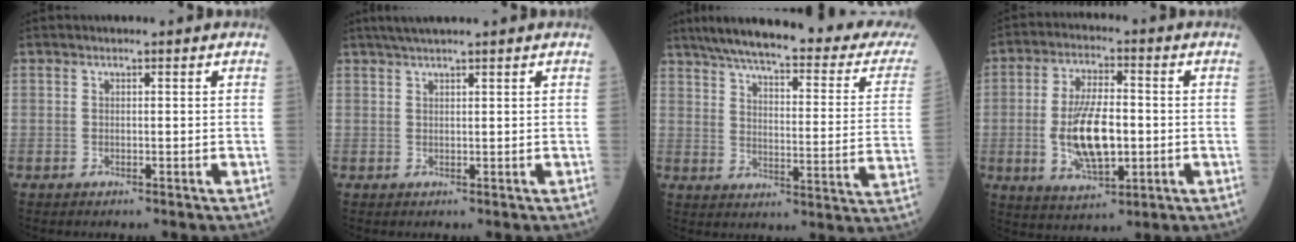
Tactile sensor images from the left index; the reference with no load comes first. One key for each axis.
{"total": 4.3, "fx": 3.6, "fy": -0.3, "fz": 2.5, "tx": -0.040, "ty": 0.026, "tz": 0.065}
{"total": 27.9, "fx": 23.9, "fy": 3.1, "fz": 14.2, "tx": -0.207, "ty": -0.046, "tz": 0.293}
{"total": 11.1, "fx": -1.3, "fy": 4.3, "fz": 10.2, "tx": -0.207, "ty": -0.003, "tz": -0.019}